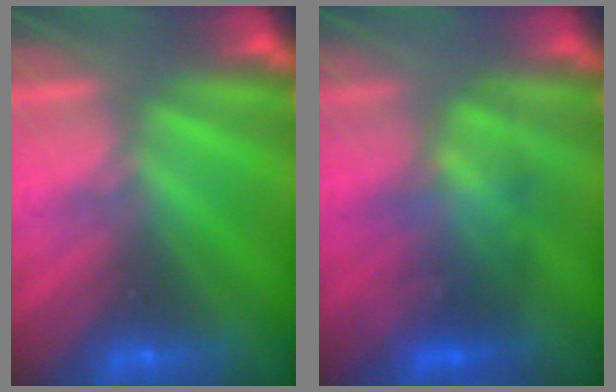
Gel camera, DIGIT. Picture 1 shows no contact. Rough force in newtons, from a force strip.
{"total": 3.8}